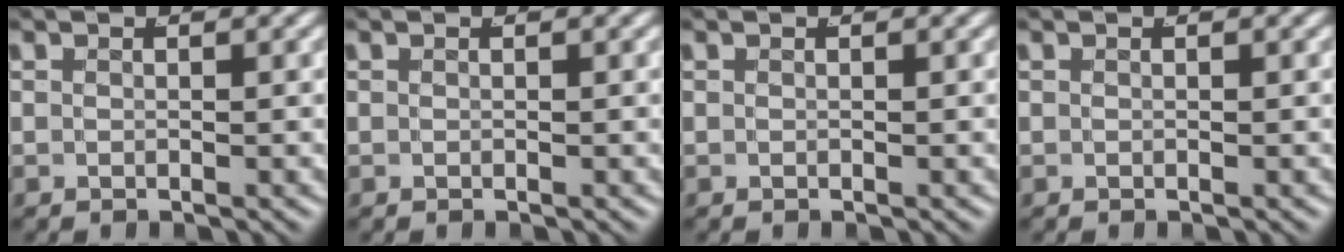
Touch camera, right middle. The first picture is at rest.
{"total": 0.0}
{"total": 0.0}
{"total": 0.0}